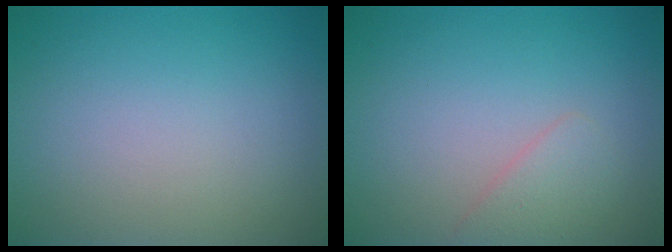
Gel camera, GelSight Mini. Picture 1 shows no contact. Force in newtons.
{"total": 1.6, "press": 1.6, "slide": 0.0}